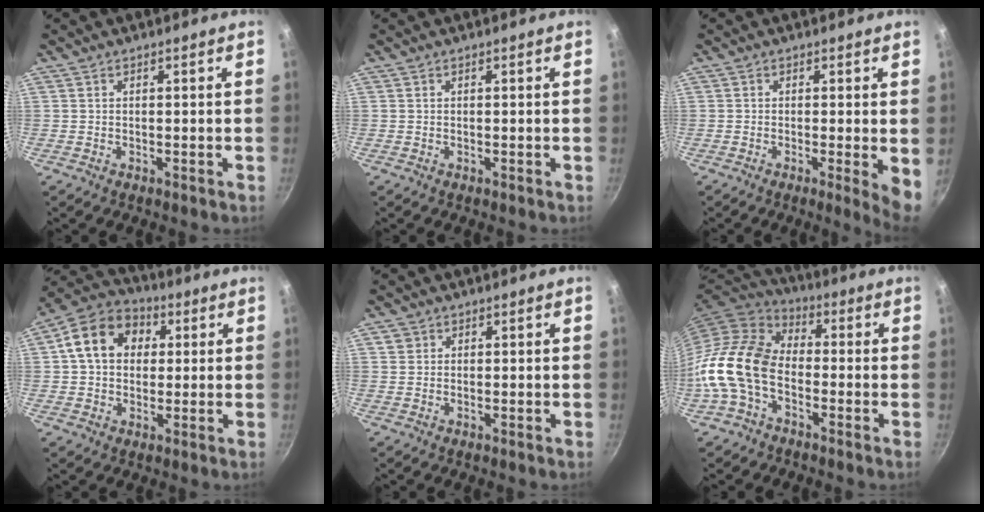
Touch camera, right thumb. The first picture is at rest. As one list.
[{"total": 0.0}, {"total": 5.1, "force": [-0.5, 0.8, 5.0], "torque": [-0.062, -0.013, -0.008]}, {"total": 12.8, "force": [2.6, 10.1, 7.4], "torque": [-0.098, 0.022, 0.024]}, {"total": 1.5, "force": [0.4, 1.4, 0.2], "torque": [0.004, 0.007, 0.005]}, {"total": 13.8, "force": [-3.6, 9.2, 9.6], "torque": [-0.158, 0.038, -0.093]}]